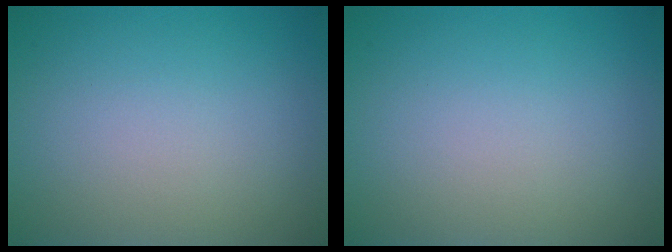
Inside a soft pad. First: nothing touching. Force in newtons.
{"total": 0.0}